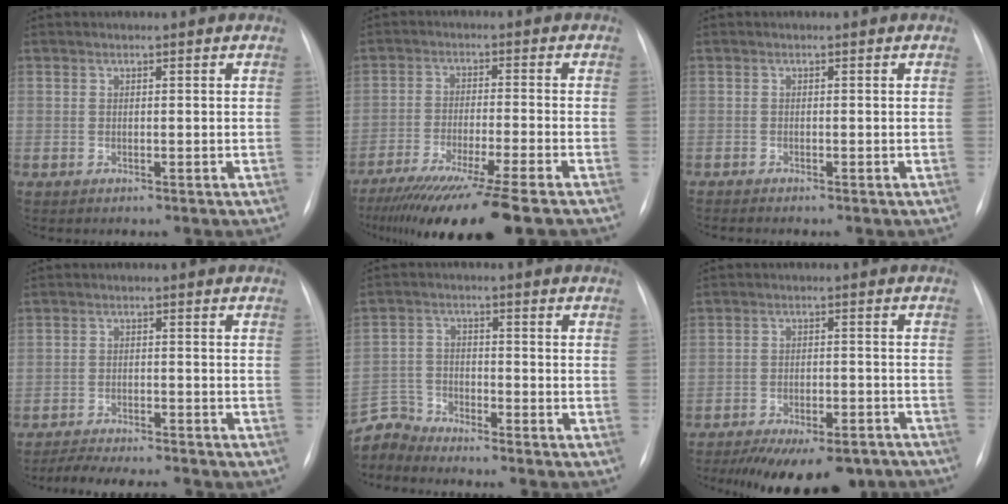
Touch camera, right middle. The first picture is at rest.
{"total": 16.2, "force": [-12.5, -0.9, 10.2], "torque": [-0.161, -0.053, -0.197]}
{"total": 0.5, "force": [-0.5, -0.2, 0.1], "torque": [-0.001, -0.003, -0.010]}
{"total": 9.5, "force": [-8.3, 1.8, 4.1], "torque": [-0.066, -0.007, -0.118]}
{"total": 5.4, "force": [-5.3, 0.1, -1.2], "torque": [0.019, 0.001, -0.105]}
{"total": 15.5, "force": [-12.0, 6.0, 7.7], "torque": [-0.123, -0.005, -0.158]}